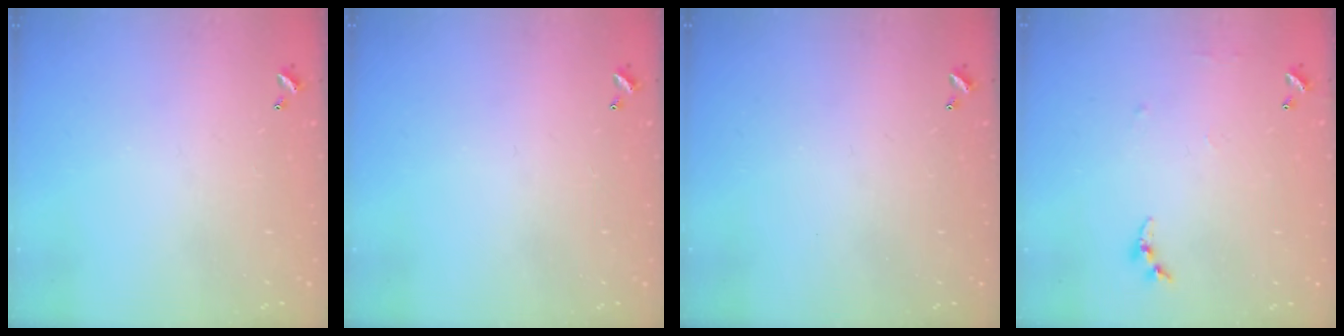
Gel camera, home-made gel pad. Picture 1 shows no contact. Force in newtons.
{"total": 0.0}
{"total": 0.0}
{"total": 4.5, "press": 4.5, "slide": 0.5}